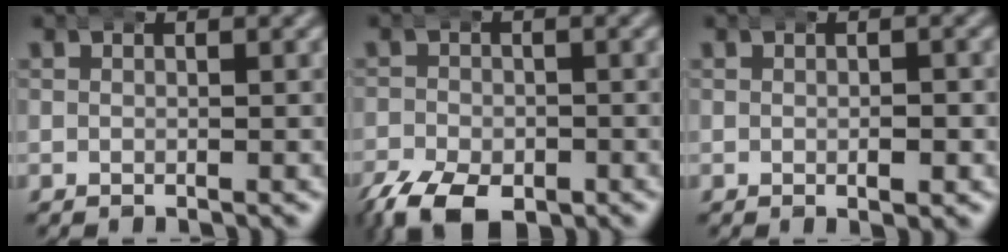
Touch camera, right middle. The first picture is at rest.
{"total": 6.6, "force": [-4.2, 3.7, 3.5], "torque": [-0.068, -0.029, -0.059]}
{"total": 1.4, "force": [-0.3, 0.8, 1.1], "torque": [-0.015, 0.001, -0.007]}